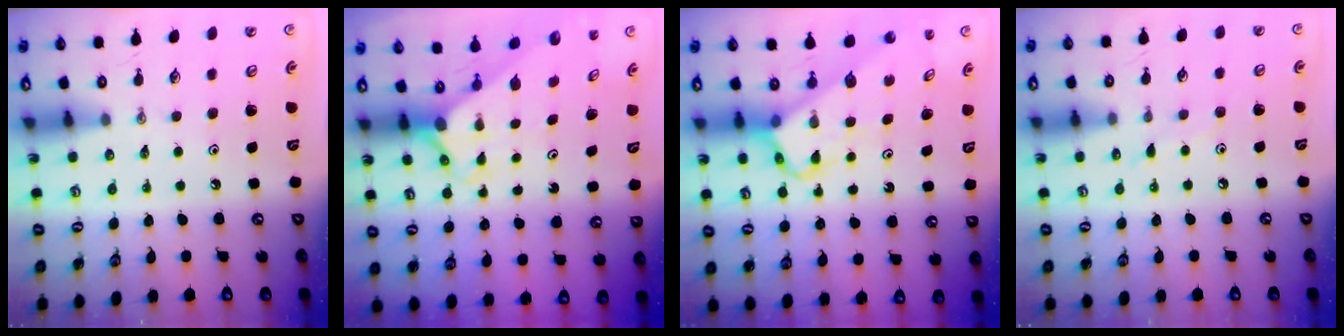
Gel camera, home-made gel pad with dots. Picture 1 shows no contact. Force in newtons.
{"total": 2.2, "press": 2.2, "slide": 0.2}
{"total": 3.8, "press": 3.8, "slide": 0.2}
{"total": 5.5, "press": 5.4, "slide": 0.6}